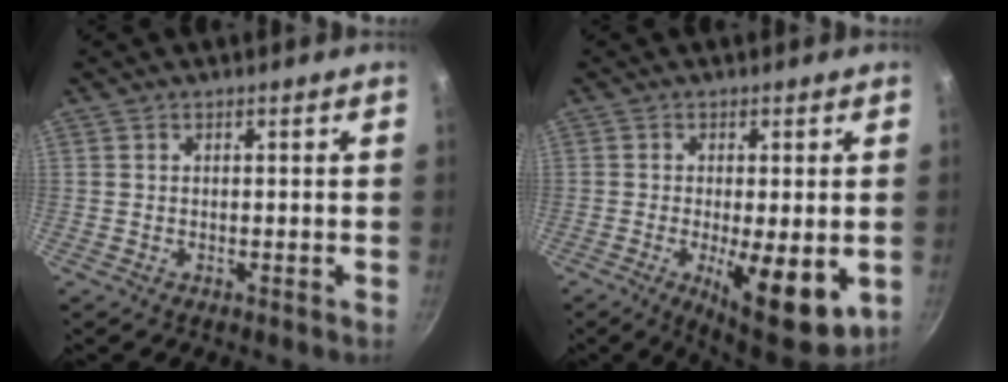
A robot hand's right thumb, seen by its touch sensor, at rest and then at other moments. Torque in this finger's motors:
{"motor_torque": [1.53, 1.50, 0.08, 0.00, 0.35]}